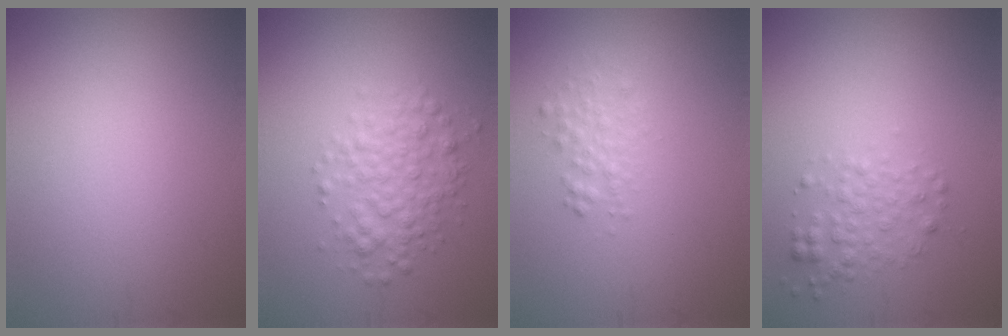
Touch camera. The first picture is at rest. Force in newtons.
{"total": 3.5, "press": 3.5, "slide": 0.1}
{"total": 1.6, "press": 1.6, "slide": 0.1}
{"total": 2.2, "press": 2.2, "slide": 0.1}